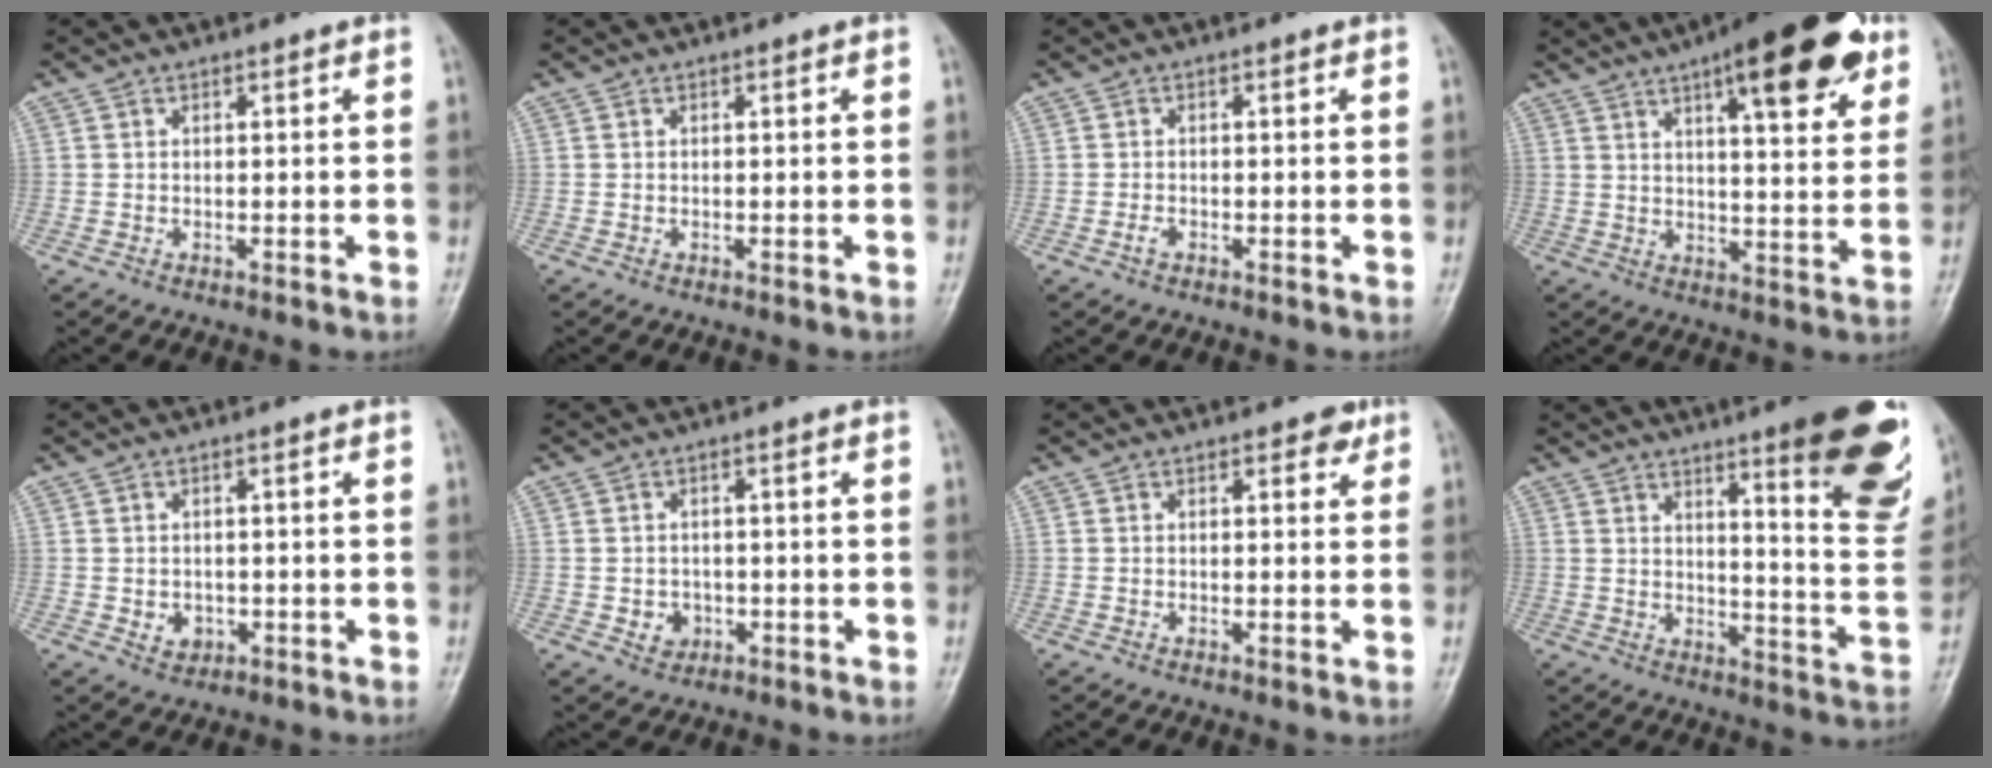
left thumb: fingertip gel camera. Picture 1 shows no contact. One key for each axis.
{"total": 0.0}
{"total": 1.1, "fx": -0.6, "fy": 0.6, "fz": 0.6, "tx": -0.013, "ty": 0.001, "tz": -0.013}
{"total": 18.3, "fx": 10.1, "fy": 5.5, "fz": 14.3, "tx": -0.170, "ty": -0.033, "tz": 0.139}
{"total": 2.8, "fx": -0.5, "fy": 2.4, "fz": 1.4, "tx": -0.011, "ty": 0.001, "tz": 0.001}
{"total": 3.1, "fx": -0.7, "fy": 2.8, "fz": 1.2, "tx": -0.005, "ty": 0.004, "tz": -0.004}
{"total": 2.1, "fx": 1.3, "fy": 1.2, "fz": 1.2, "tx": -0.002, "ty": -0.005, "tz": 0.014}
{"total": 20.3, "fx": 11.5, "fy": 3.7, "fz": 16.4, "tx": -0.171, "ty": -0.071, "tz": 0.155}